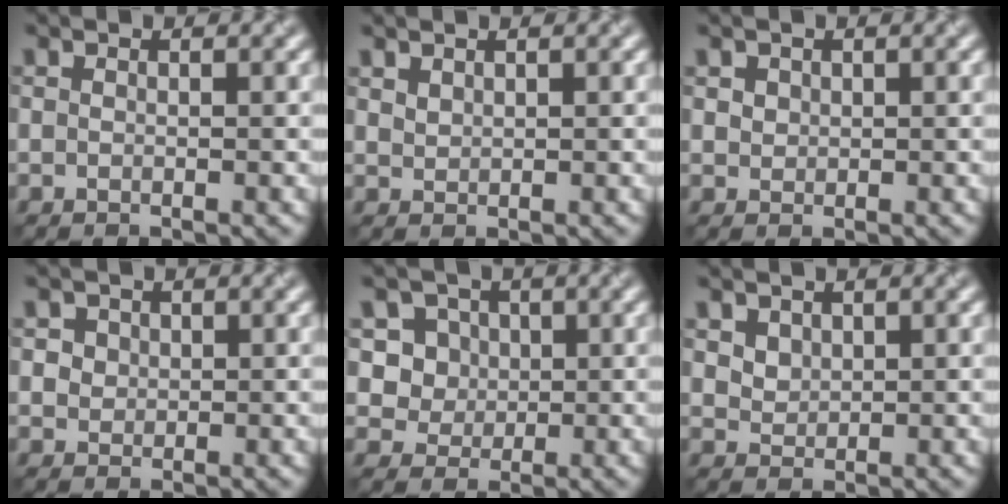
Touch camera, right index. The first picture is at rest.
{"total": 1.0, "force": [0.8, 0.4, 0.2], "torque": [-0.009, 0.000, 0.022]}
{"total": 1.3, "force": [0.7, 1.0, 0.4], "torque": [-0.006, -0.003, 0.019]}
{"total": 2.3, "force": [1.1, 1.8, 0.9], "torque": [-0.020, 0.004, 0.028]}
{"total": 5.1, "force": [1.7, 4.4, 1.9], "torque": [-0.030, -0.001, 0.030]}
{"total": 1.9, "force": [1.1, 1.3, 0.7], "torque": [-0.019, -0.006, 0.034]}